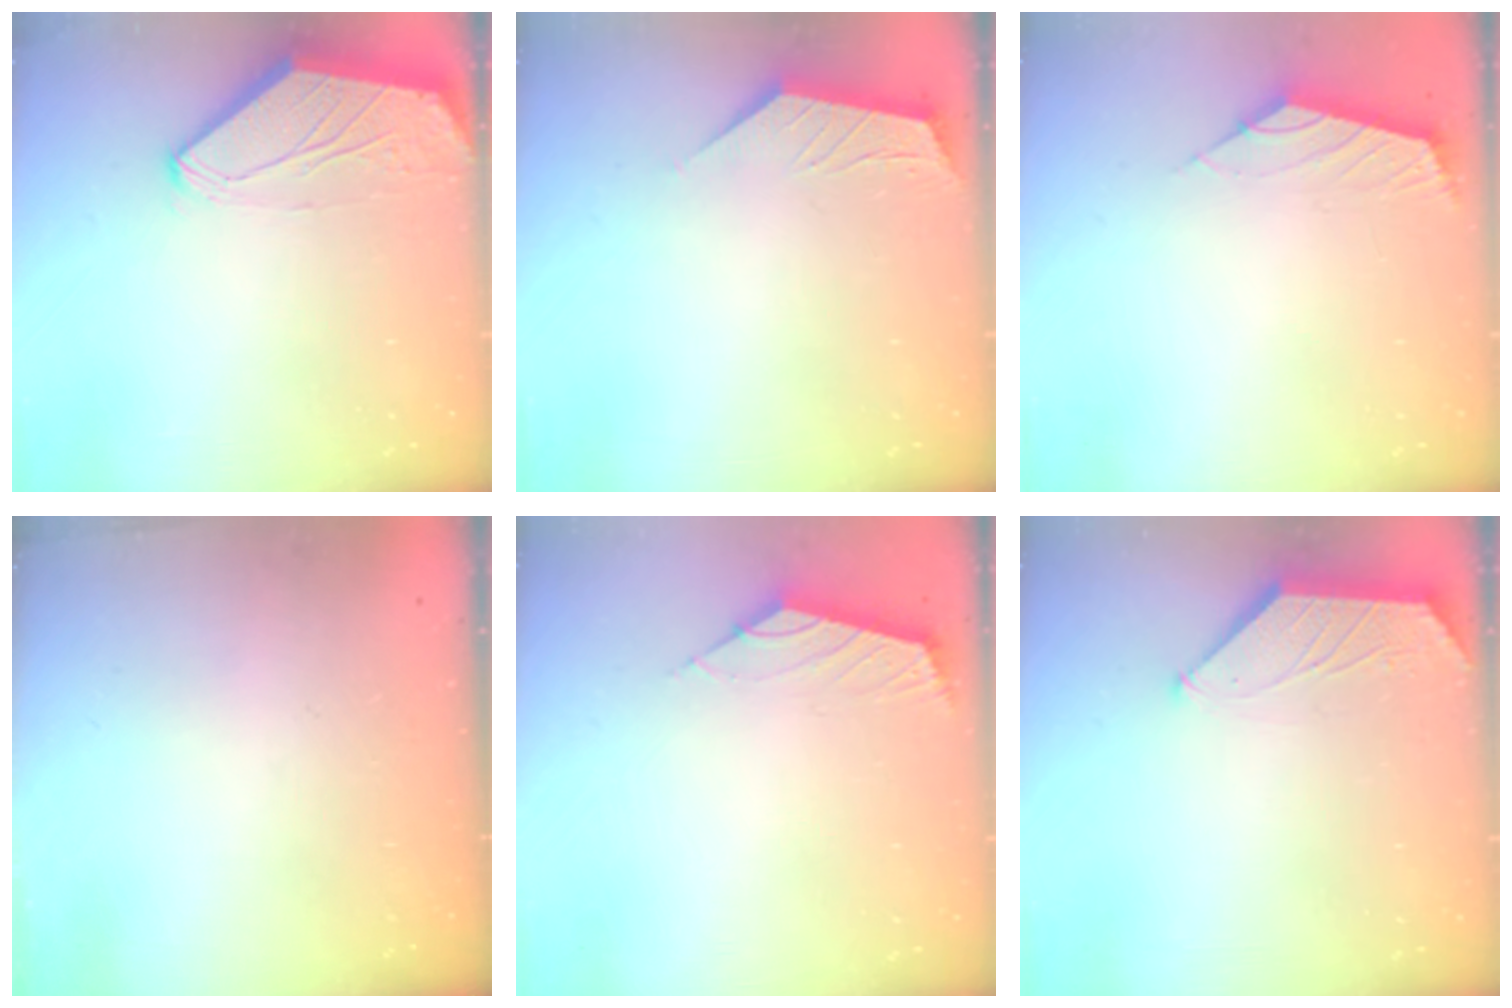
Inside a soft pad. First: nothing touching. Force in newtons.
{"total": 2.0, "press": 2.0, "slide": 0.4}
{"total": 2.3, "press": 2.2, "slide": 0.5}
{"total": 0.0}
{"total": 2.4, "press": 2.4, "slide": 0.6}
{"total": 1.6, "press": 1.6, "slide": 0.3}